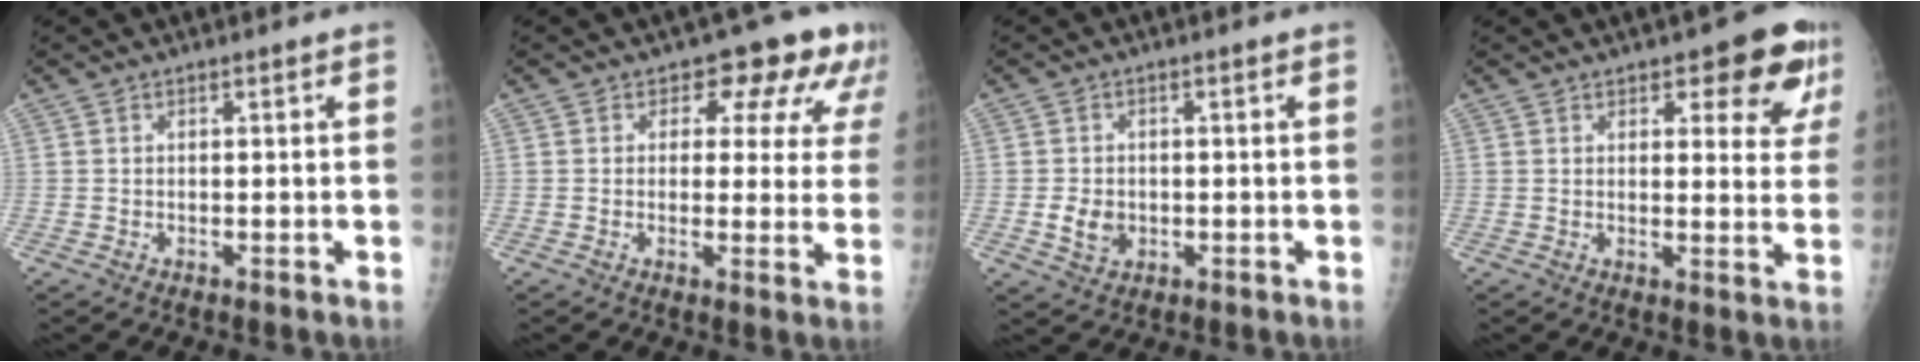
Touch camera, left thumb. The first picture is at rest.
{"total": 10.3, "force": [6.1, 6.1, 5.5], "torque": [-0.013, -0.020, 0.056]}
{"total": 4.0, "force": [-0.6, 3.2, 2.3], "torque": [-0.031, 0.001, -0.005]}
{"total": 9.8, "force": [5.7, 4.0, 6.9], "torque": [-0.041, -0.025, 0.066]}